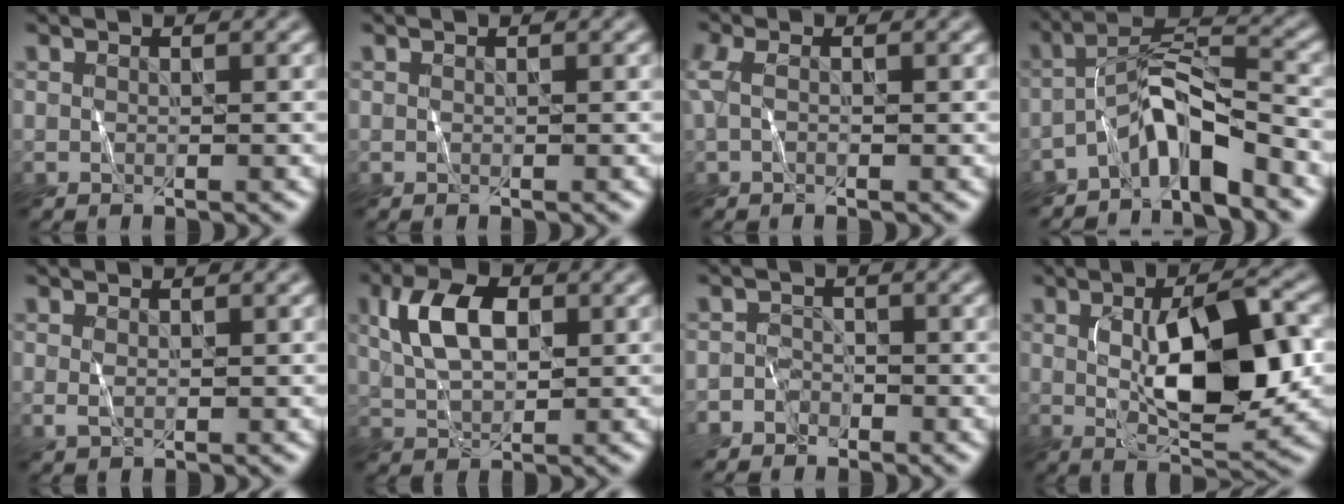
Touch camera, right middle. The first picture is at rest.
{"total": 0.0}
{"total": 1.5, "force": [0.2, 0.8, 1.2], "torque": [-0.041, 0.010, 0.001]}
{"total": 5.3, "force": [-3.6, 1.3, 3.6], "torque": [-0.062, 0.022, -0.069]}
{"total": 0.8, "force": [0.3, 0.4, 0.6], "torque": [-0.019, 0.005, 0.006]}
{"total": 5.2, "force": [1.7, 3.1, 3.9], "torque": [-0.081, 0.015, 0.030]}
{"total": 1.3, "force": [-1.0, 0.7, -0.4], "torque": [0.012, 0.013, -0.019]}
{"total": 8.9, "force": [0.4, 3.3, 8.3], "torque": [-0.131, 0.006, 0.015]}